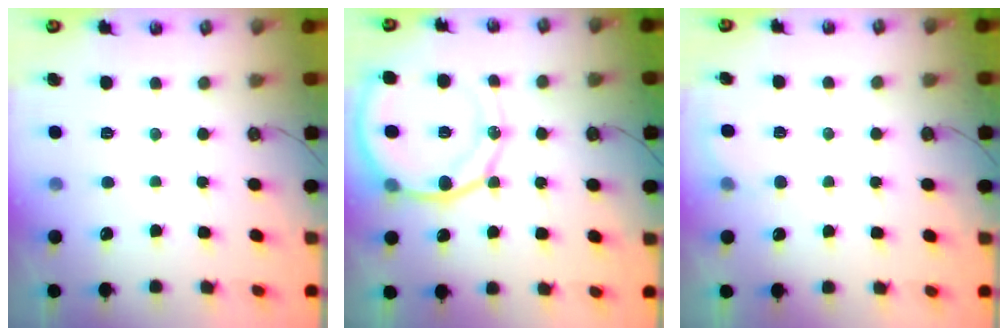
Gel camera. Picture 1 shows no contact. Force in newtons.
{"total": 16.8, "press": 16.6, "slide": 3.1}
{"total": 4.4, "press": 4.4, "slide": 0.4}